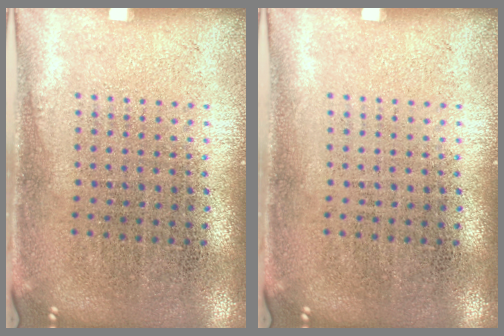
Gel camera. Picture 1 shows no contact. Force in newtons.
{"total": 0.0}